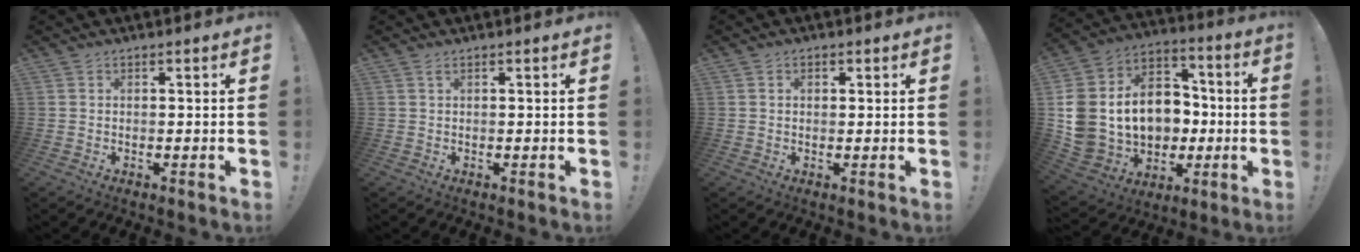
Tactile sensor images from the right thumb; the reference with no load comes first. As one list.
[{"total": 0.8, "force": [0.3, 0.1, 0.7], "torque": [-0.011, -0.001, 0.004]}, {"total": 1.2, "force": [0.4, 0.9, 0.7], "torque": [-0.006, 0.001, 0.005]}, {"total": 19.8, "force": [-0.7, 16.5, 10.9], "torque": [-0.208, 0.012, 0.034]}]